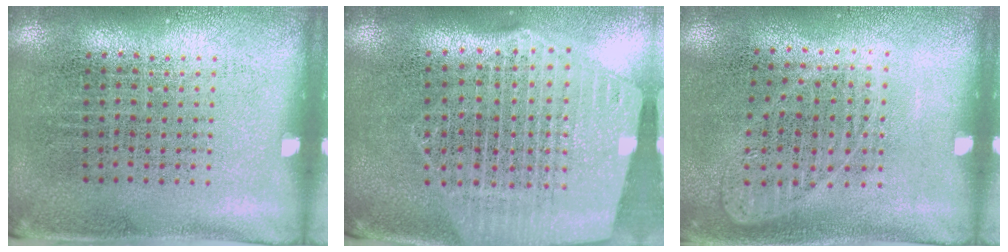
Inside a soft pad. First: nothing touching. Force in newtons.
{"total": 2.6, "press": 2.2, "slide": 1.4}
{"total": 0.9, "press": 0.9, "slide": 0.2}